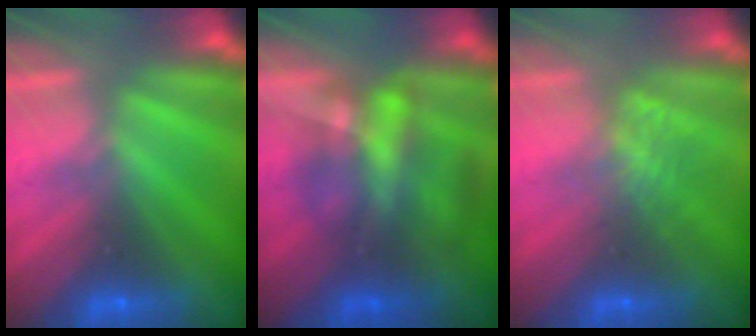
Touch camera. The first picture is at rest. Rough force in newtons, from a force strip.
{"total": 4.8}
{"total": 1.9}